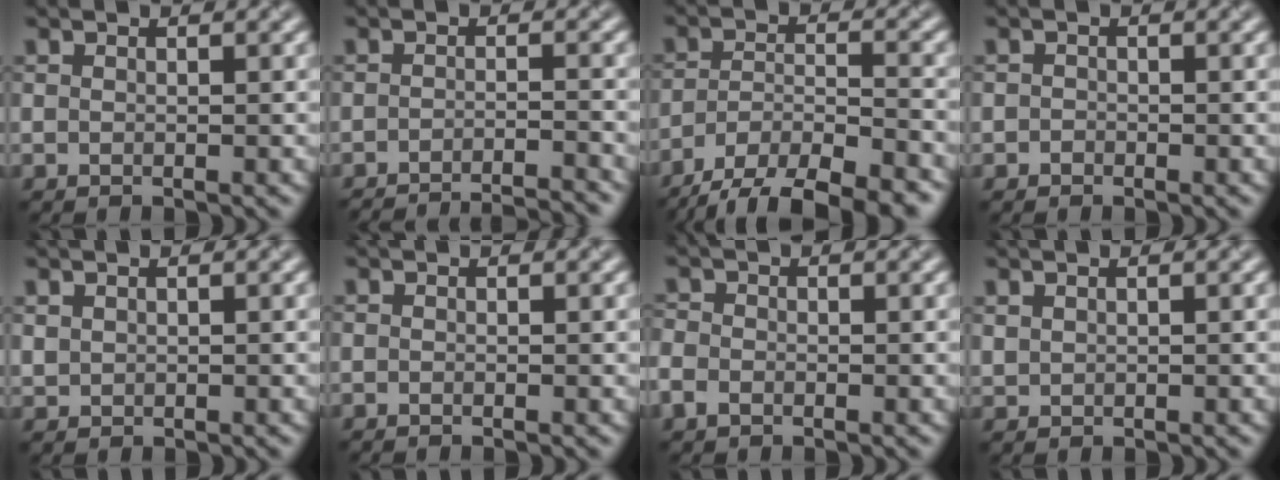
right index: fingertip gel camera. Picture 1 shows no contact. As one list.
[{"total": 8.3, "force": [-7.9, 1.4, 2.3], "torque": [-0.011, 0.005, -0.101]}, {"total": 10.8, "force": [-8.9, 3.4, 5.0], "torque": [-0.074, -0.017, -0.137]}, {"total": 0.7, "force": [-0.4, 0.5, 0.0], "torque": [0.004, -0.003, -0.008]}, {"total": 0.8, "force": [0.5, 0.6, 0.1], "torque": [-0.005, -0.002, 0.014]}, {"total": 0.0}, {"total": 1.8, "force": [-1.0, 1.3, 0.8], "torque": [-0.014, 0.000, -0.026]}, {"total": 0.7, "force": [0.5, 0.5, 0.1], "torque": [-0.005, -0.002, 0.015]}]